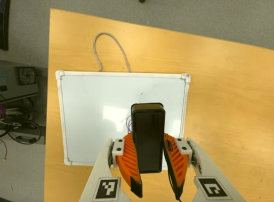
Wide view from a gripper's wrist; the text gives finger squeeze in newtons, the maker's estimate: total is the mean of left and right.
{"total": 9.2, "left": 8.1, "right": 10.3}